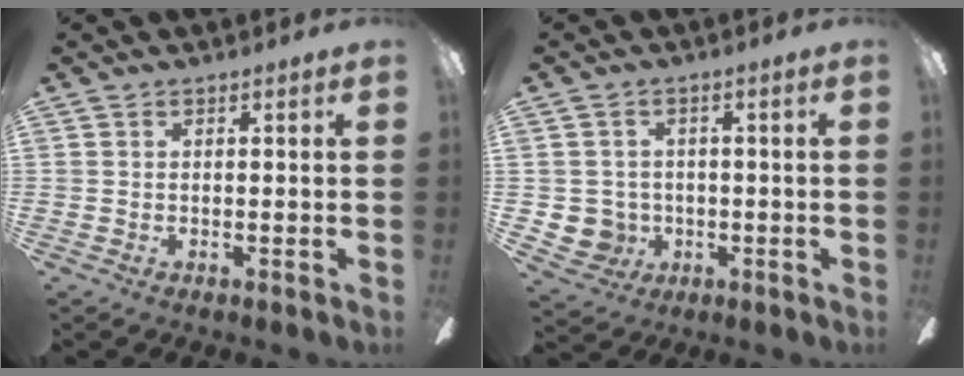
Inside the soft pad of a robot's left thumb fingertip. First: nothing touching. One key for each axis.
{"total": 5.1, "fx": -0.2, "fy": 5.0, "fz": 0.7, "tx": -0.032, "ty": 0.001, "tz": 0.000}